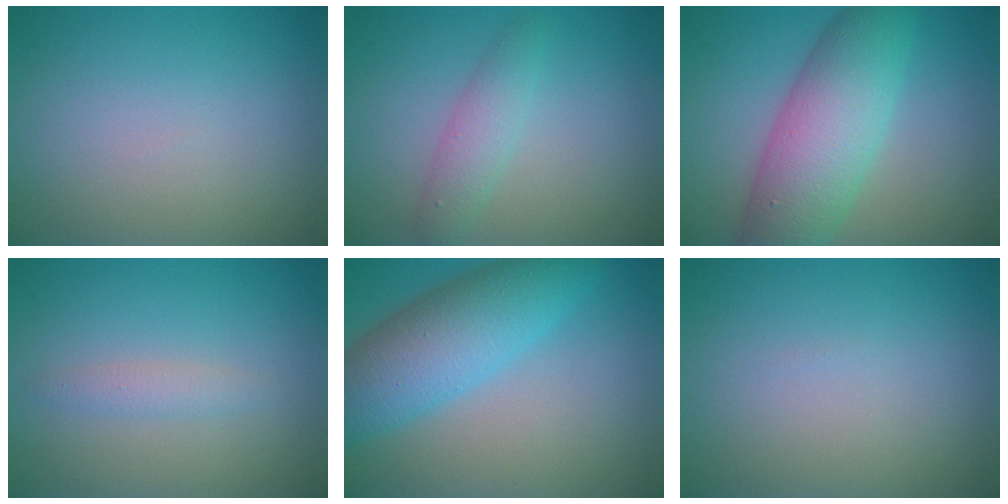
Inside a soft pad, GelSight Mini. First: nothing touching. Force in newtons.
{"total": 2.4, "press": 2.4, "slide": 0.1}
{"total": 8.4, "press": 8.4, "slide": 0.1}
{"total": 1.4, "press": 1.4, "slide": 0.0}
{"total": 7.5, "press": 7.5, "slide": 0.1}
{"total": 0.0}